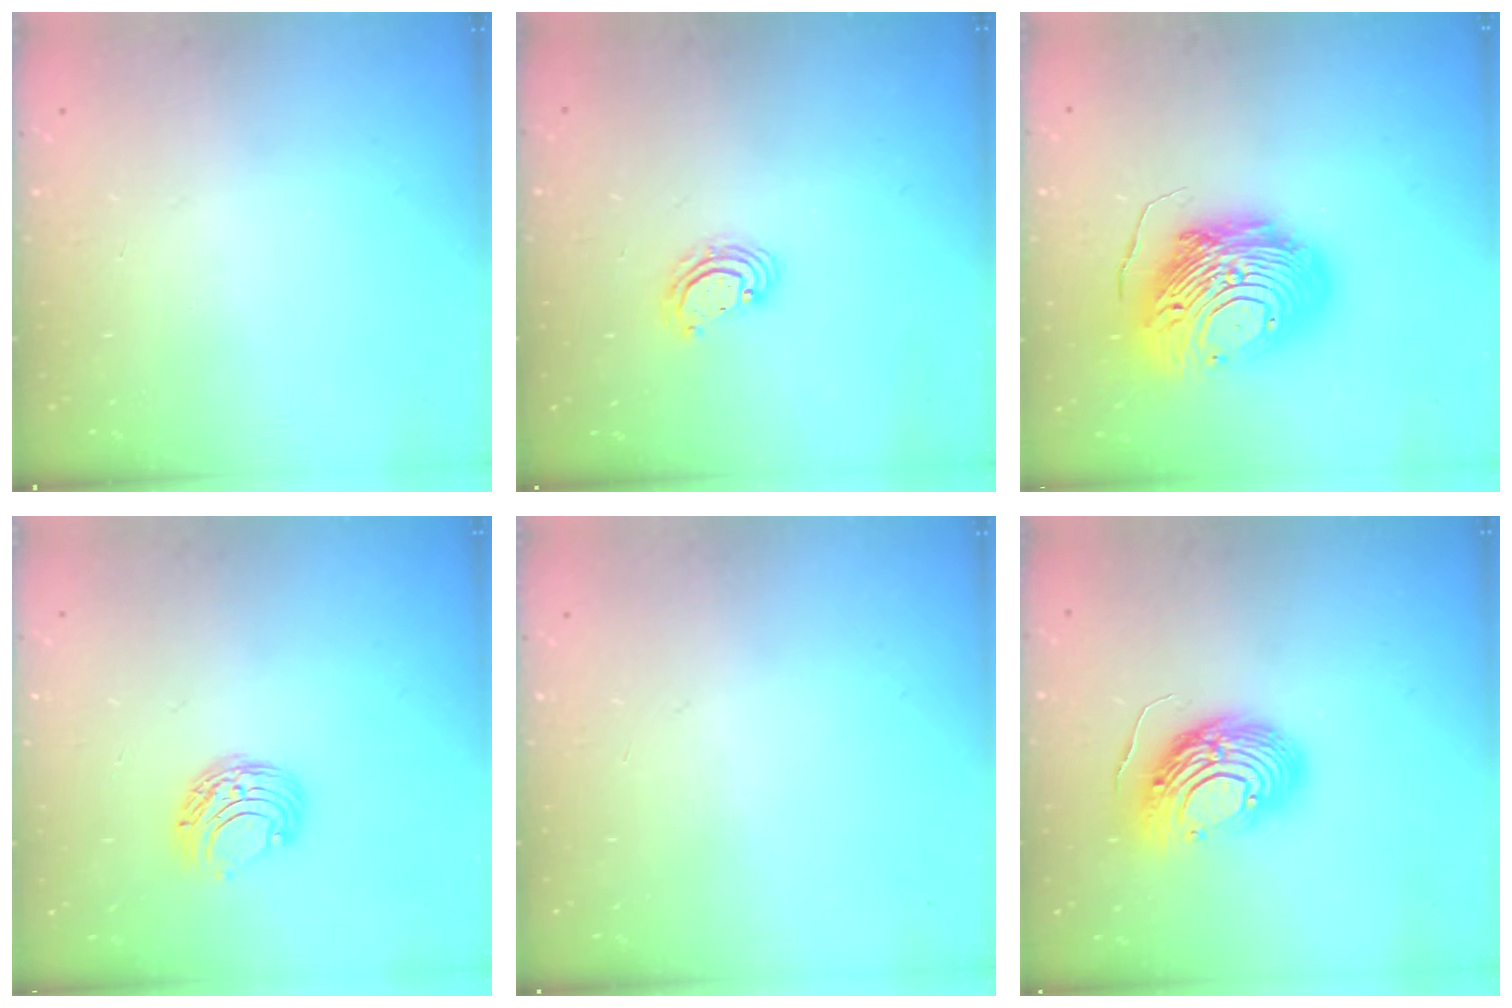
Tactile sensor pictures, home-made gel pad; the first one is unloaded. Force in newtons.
{"total": 4.3, "press": 4.3, "slide": 0.2}
{"total": 19.8, "press": 19.7, "slide": 1.9}
{"total": 7.6, "press": 7.6, "slide": 0.6}
{"total": 0.0}
{"total": 13.9, "press": 13.8, "slide": 1.5}